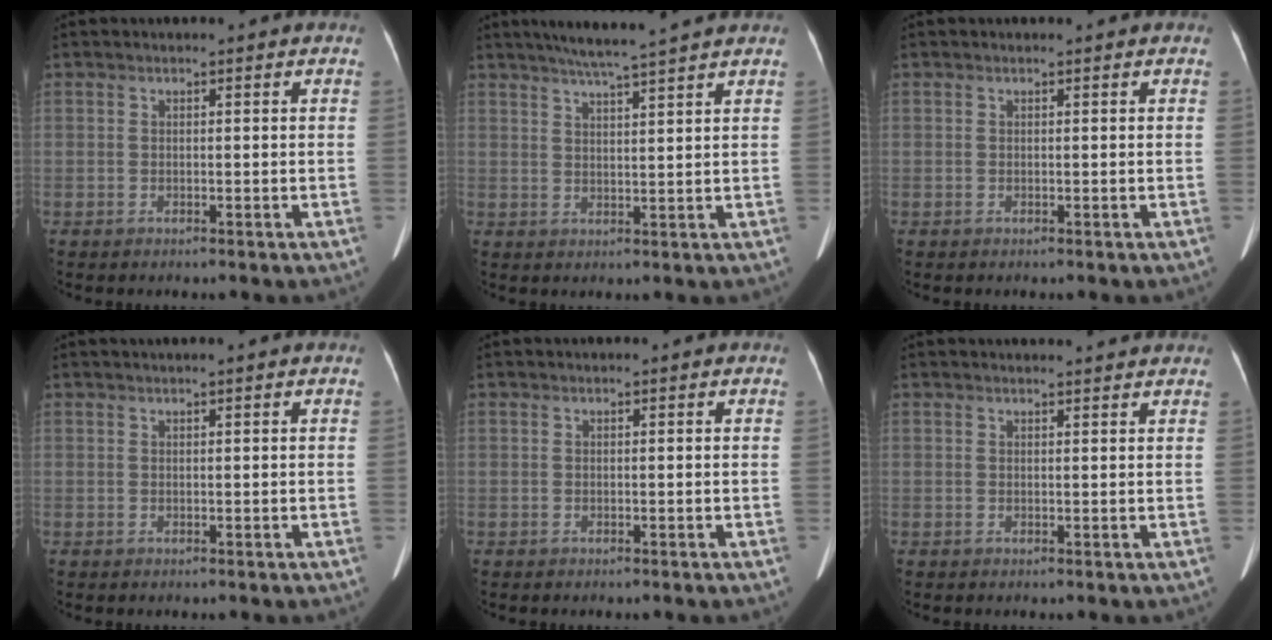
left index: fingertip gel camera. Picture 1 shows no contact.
{"total": 8.6, "force": [7.3, -1.1, 4.4], "torque": [-0.074, 0.016, 0.104]}
{"total": 0.5, "force": [0.5, 0.0, 0.2], "torque": [-0.004, 0.007, 0.009]}
{"total": 1.5, "force": [1.2, -0.3, 0.9], "torque": [-0.014, 0.016, 0.026]}
{"total": 0.0}
{"total": 4.9, "force": [4.7, 0.3, 1.3], "torque": [-0.017, 0.018, 0.050]}